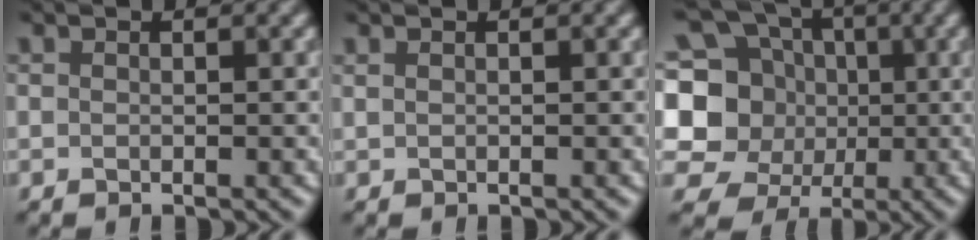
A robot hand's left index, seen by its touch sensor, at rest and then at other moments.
{"total": 0.0}
{"total": 10.4, "force": [0.0, 9.5, 4.2], "torque": [-0.135, 0.026, -0.003]}